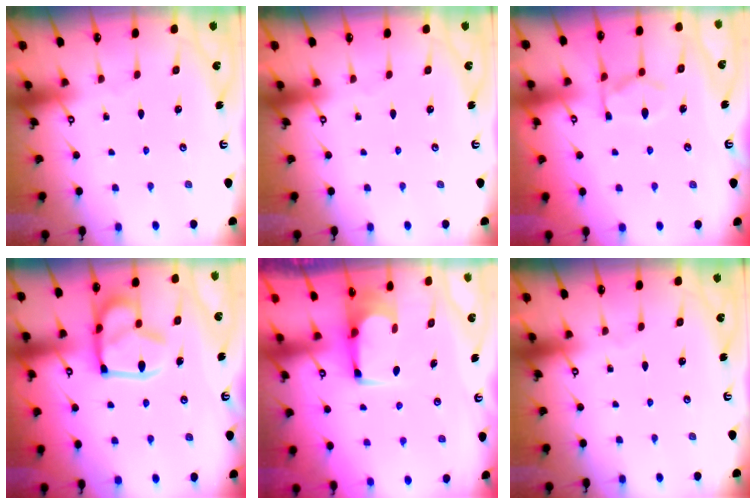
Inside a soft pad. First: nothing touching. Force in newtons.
{"total": 0.0}
{"total": 5.1, "press": 4.8, "slide": 1.8}
{"total": 16.8, "press": 16.7, "slide": 1.8}
{"total": 2.4, "press": 2.4, "slide": 0.2}
{"total": 0.0}